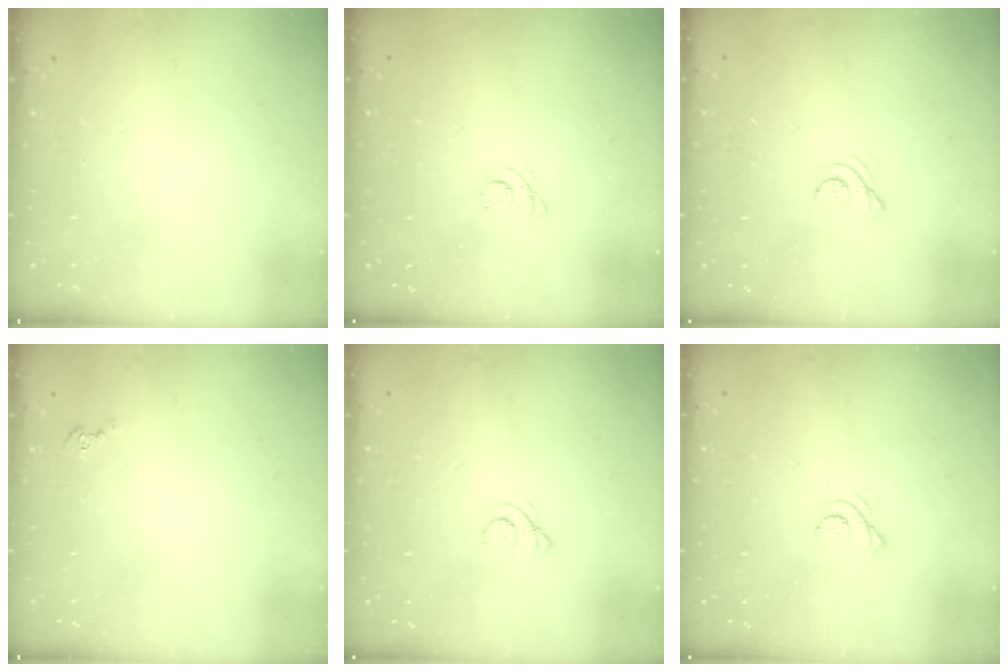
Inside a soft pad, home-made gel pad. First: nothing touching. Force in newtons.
{"total": 2.5, "press": 2.5, "slide": 0.3}
{"total": 3.3, "press": 3.3, "slide": 0.2}
{"total": 1.6, "press": 1.6, "slide": 0.2}
{"total": 1.7, "press": 1.6, "slide": 0.1}
{"total": 3.3, "press": 3.3, "slide": 0.4}